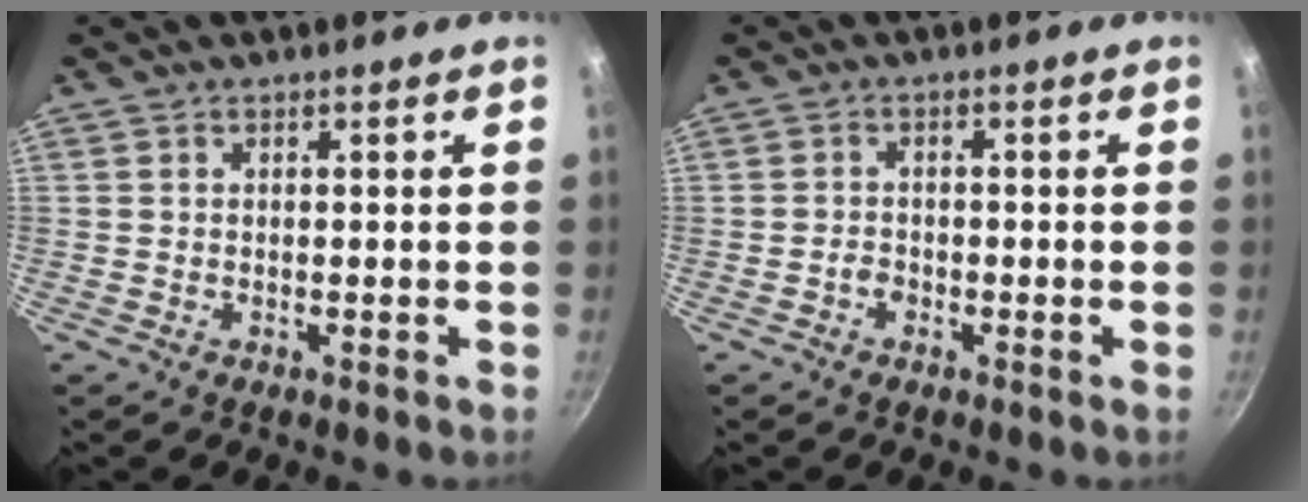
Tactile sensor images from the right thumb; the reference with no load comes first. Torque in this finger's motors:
{"motor_torque": [0.20, 0.13, 0.41, -0.34, 0.00]}